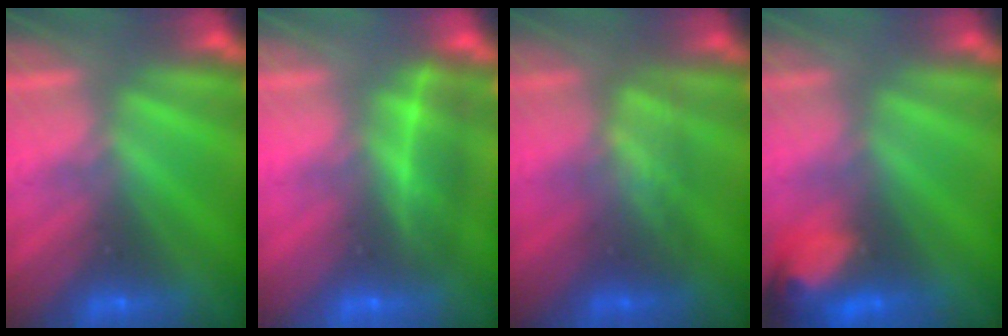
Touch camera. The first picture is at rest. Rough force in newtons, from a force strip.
{"total": 2.1}
{"total": 3.4}
{"total": 7.3}